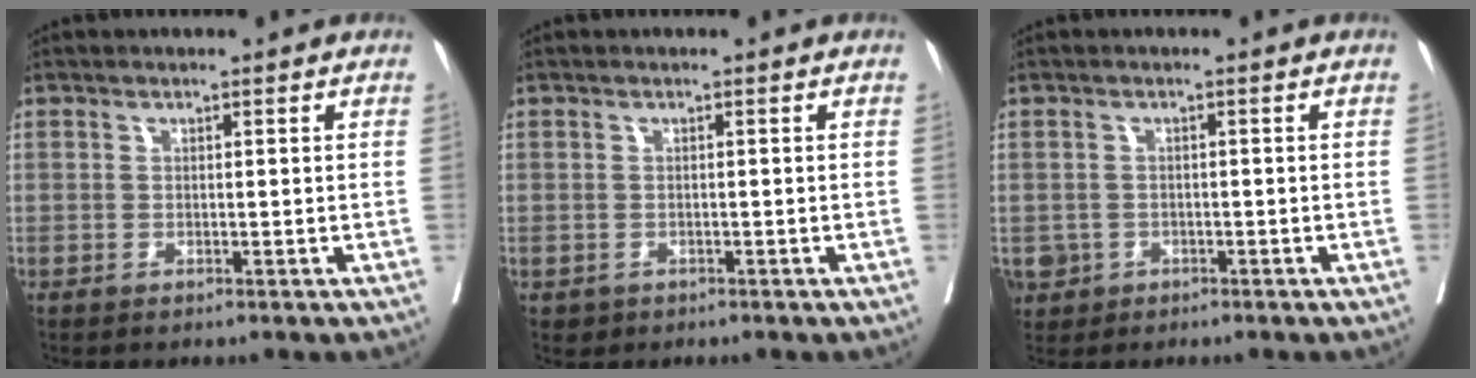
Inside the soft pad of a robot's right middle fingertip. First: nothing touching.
{"total": 1.0, "force": [-0.5, 0.9, 0.1], "torque": [-0.005, 0.003, -0.002]}
{"total": 3.8, "force": [-1.5, 3.5, 0.3], "torque": [-0.007, 0.006, -0.024]}